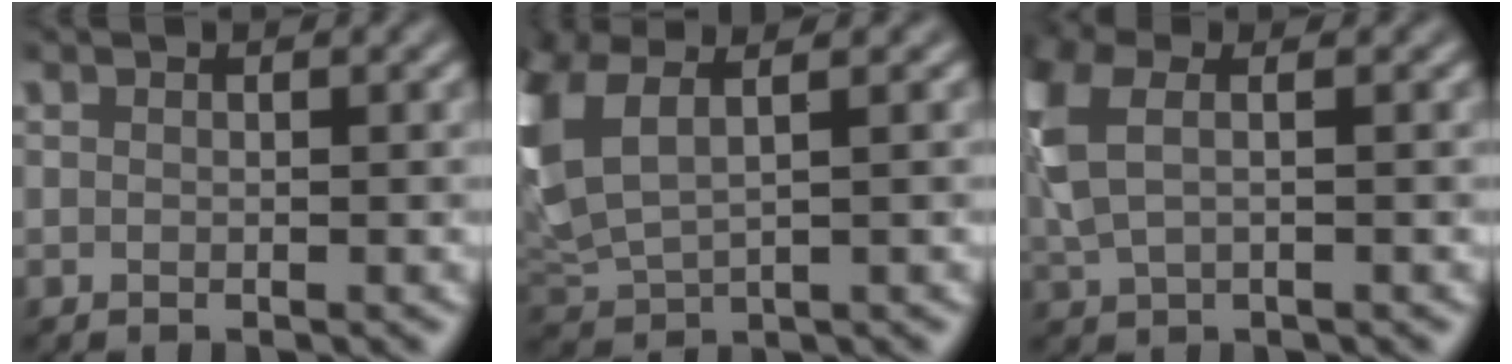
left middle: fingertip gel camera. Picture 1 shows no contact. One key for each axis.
{"total": 6.6, "fx": 2.3, "fy": 3.2, "fz": 5.3, "tx": -0.151, "ty": 0.011, "tz": 0.045}
{"total": 4.3, "fx": 1.0, "fy": 2.0, "fz": 3.6, "tx": -0.102, "ty": 0.008, "tz": 0.018}